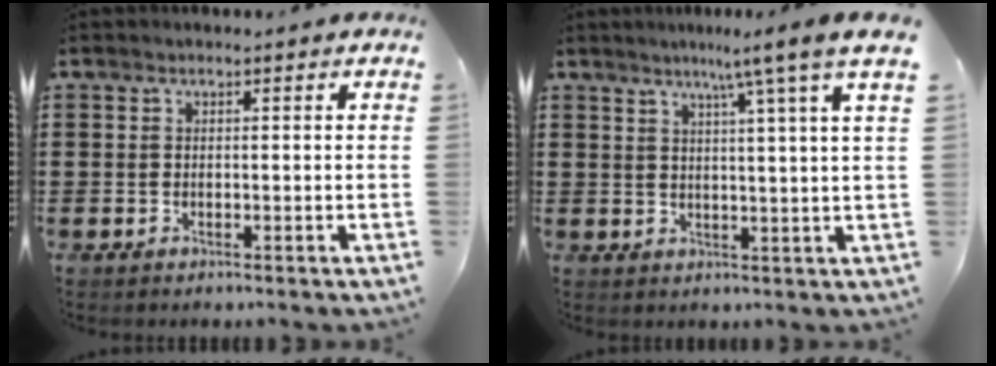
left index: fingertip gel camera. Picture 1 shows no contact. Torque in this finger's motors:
{"motor_torque": [1.94, -0.21, 0.55, 0.14]}